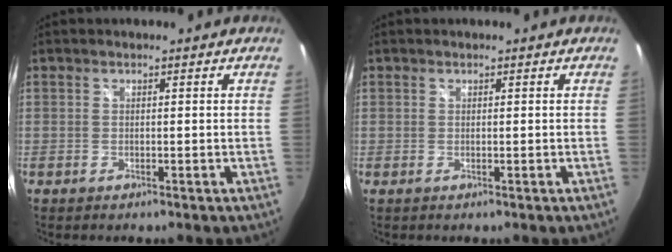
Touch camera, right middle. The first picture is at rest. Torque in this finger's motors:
{"motor_torque": [-0.02, -0.11, -0.06, -0.07]}